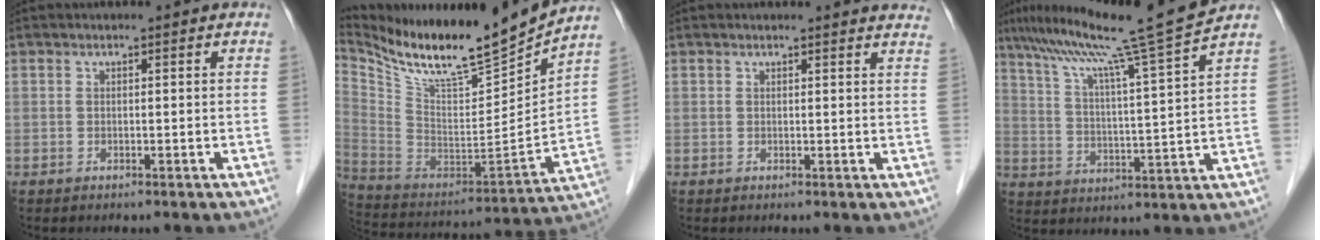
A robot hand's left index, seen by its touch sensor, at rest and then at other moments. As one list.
[{"total": 18.9, "force": [17.0, 0.4, 8.3], "torque": [-0.166, -0.047, 0.299]}, {"total": 7.0, "force": [6.9, 0.4, 1.3], "torque": [-0.003, -0.014, 0.046]}, {"total": 15.0, "force": [12.3, -3.3, 8.0], "torque": [-0.135, -0.017, 0.189]}]